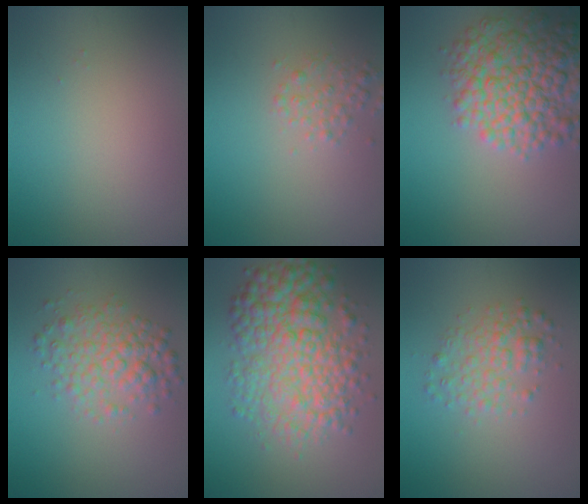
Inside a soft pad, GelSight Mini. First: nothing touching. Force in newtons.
{"total": 1.8, "press": 1.8, "slide": 0.0}
{"total": 8.4, "press": 8.4, "slide": 0.3}
{"total": 4.1, "press": 4.1, "slide": 0.1}
{"total": 8.4, "press": 8.4, "slide": 0.1}
{"total": 3.0, "press": 3.0, "slide": 0.1}